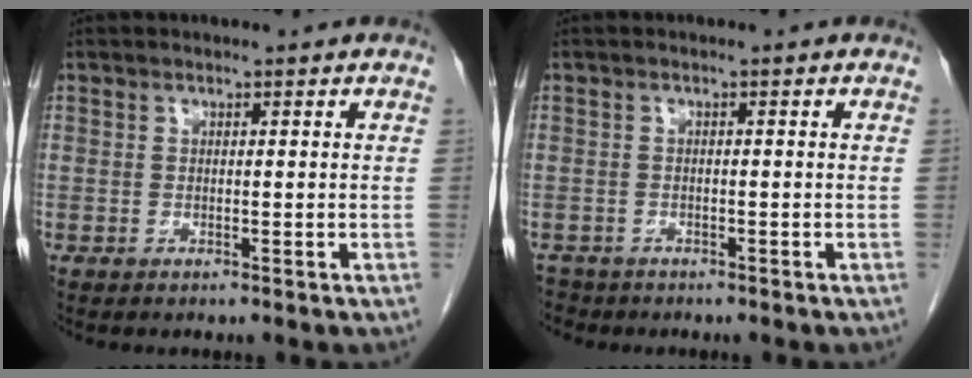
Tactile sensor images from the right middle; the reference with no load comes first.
{"total": 2.5, "force": [-2.2, 1.2, -0.3], "torque": [-0.002, -0.001, -0.040]}